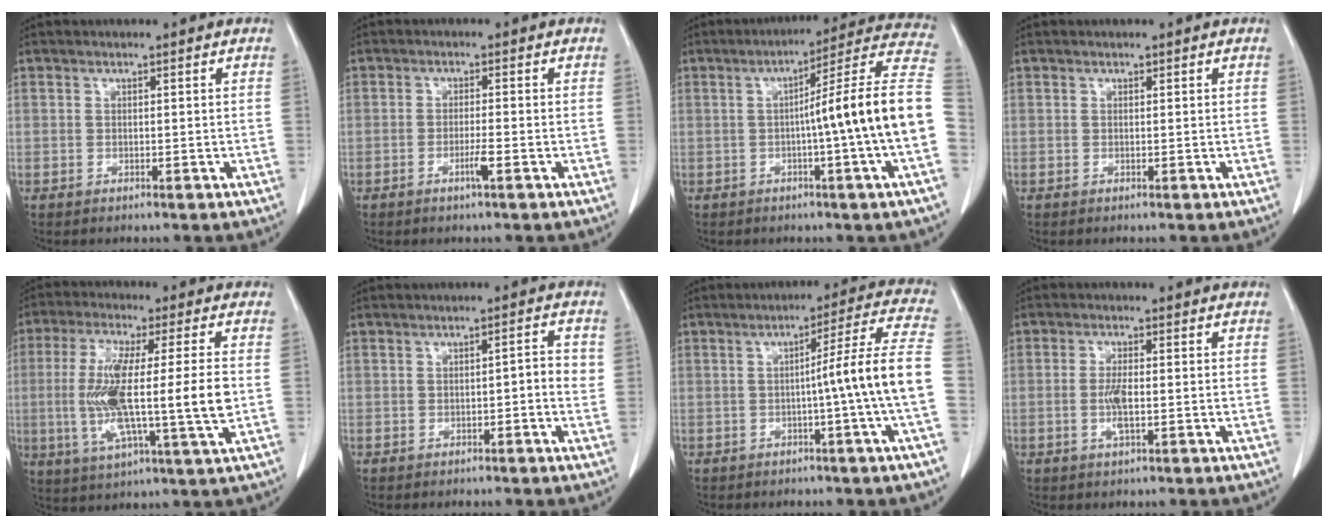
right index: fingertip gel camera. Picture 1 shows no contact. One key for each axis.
{"total": 2.4, "fx": -1.1, "fy": -0.2, "fz": 2.1, "tx": -0.042, "ty": -0.004, "tz": -0.022}
{"total": 16.9, "fx": -1.6, "fy": -2.1, "fz": 16.6, "tx": -0.211, "ty": 0.022, "tz": -0.035}
{"total": 0.0}
{"total": 15.7, "fx": -0.7, "fy": 1.2, "fz": 15.7, "tx": -0.302, "ty": -0.007, "tz": -0.016}
{"total": 3.0, "fx": 0.0, "fy": 0.7, "fz": 3.0, "tx": -0.035, "ty": 0.009, "tz": -0.002}
{"total": 11.4, "fx": -1.7, "fy": -2.5, "fz": 11.0, "tx": -0.140, "ty": 0.010, "tz": -0.025}
{"total": 3.6, "fx": -0.6, "fy": 0.7, "fz": 3.5, "tx": -0.075, "ty": -0.005, "tz": -0.012}